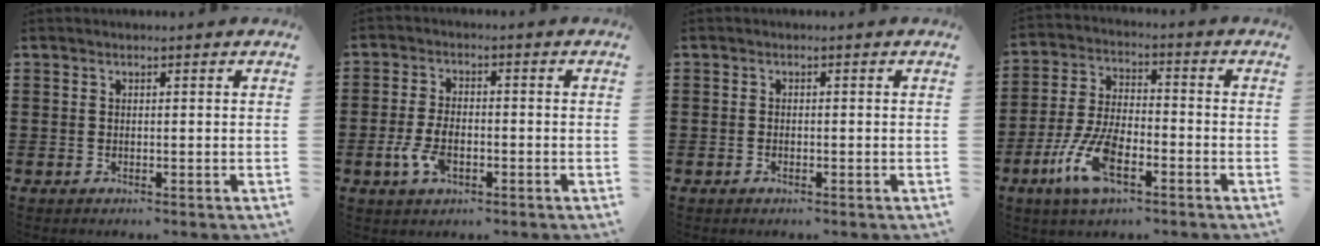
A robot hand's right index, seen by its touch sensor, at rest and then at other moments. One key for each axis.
{"total": 5.0, "fx": -1.9, "fy": 2.5, "fz": 3.9, "tx": -0.087, "ty": -0.003, "tz": -0.036}
{"total": 0.6, "fx": -0.4, "fy": 0.2, "fz": 0.4, "tx": -0.010, "ty": -0.006, "tz": -0.005}
{"total": 9.8, "fx": -4.9, "fy": 3.7, "fz": 7.7, "tx": -0.191, "ty": -0.013, "tz": -0.095}